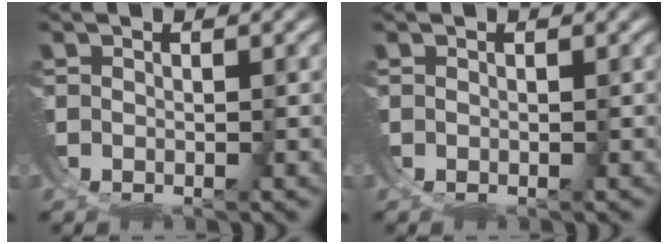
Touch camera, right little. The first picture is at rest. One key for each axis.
{"total": 0.0}